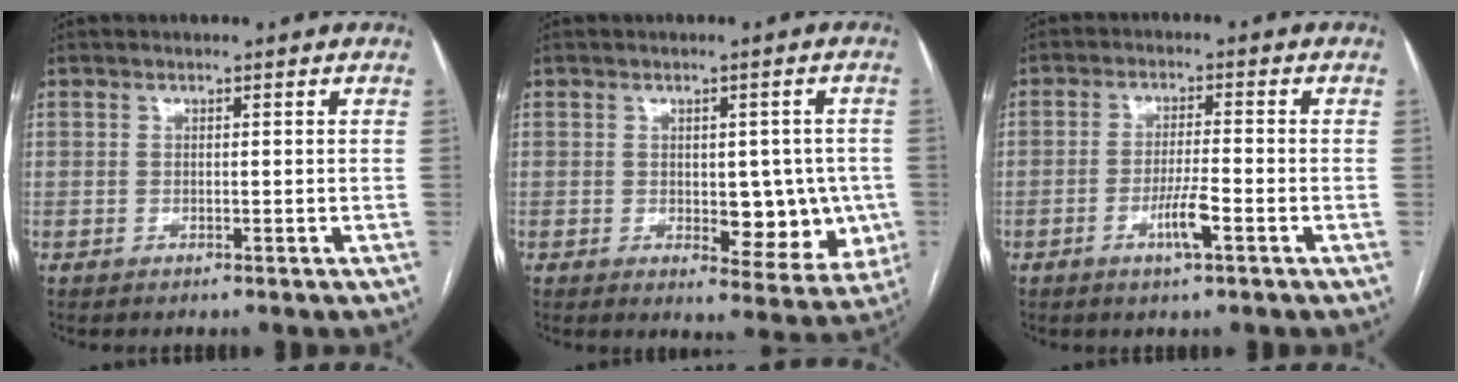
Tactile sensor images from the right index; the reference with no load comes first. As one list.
[{"total": 9.1, "force": [-0.8, 4.8, 7.8], "torque": [-0.077, 0.005, 0.001]}, {"total": 4.8, "force": [-2.1, 0.3, 4.3], "torque": [-0.080, -0.005, -0.040]}]